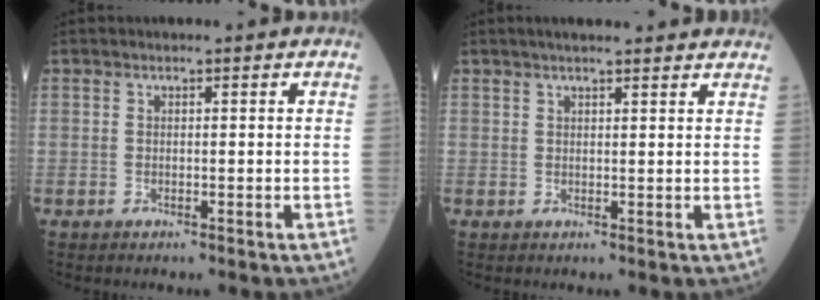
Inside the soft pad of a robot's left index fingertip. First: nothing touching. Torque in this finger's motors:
{"motor_torque": [-0.02, 0.05, -0.21, -0.09]}